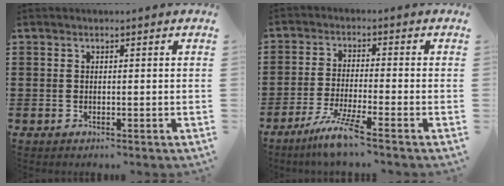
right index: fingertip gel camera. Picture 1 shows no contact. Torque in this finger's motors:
{"motor_torque": [1.04, 1.09, 0.58, 0.16]}